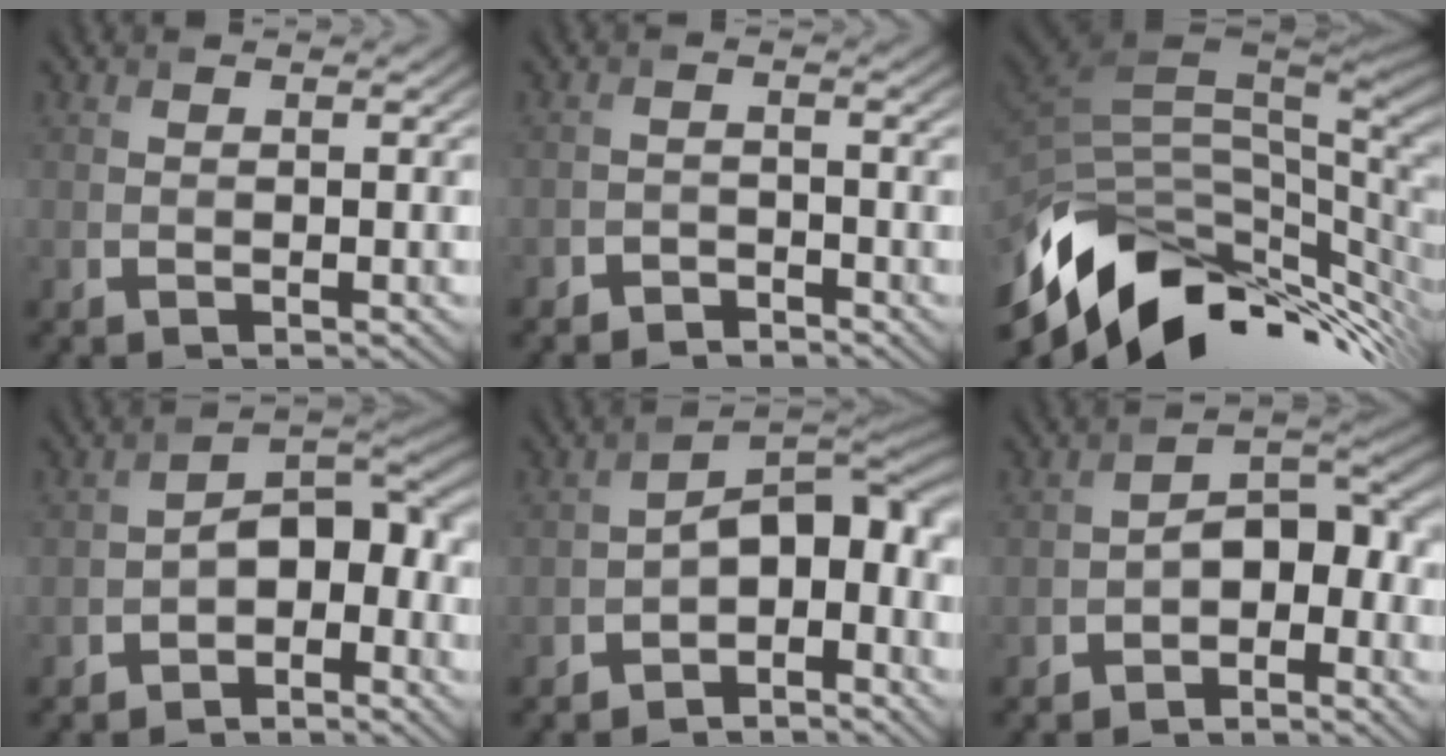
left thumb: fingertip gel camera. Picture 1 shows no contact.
{"total": 2.0, "force": [-1.8, 0.7, 0.3], "torque": [-0.004, 0.001, -0.038]}
{"total": 16.1, "force": [-6.7, 7.7, 12.4], "torque": [-0.242, -0.039, -0.117]}
{"total": 5.9, "force": [-2.6, 3.3, 4.1], "torque": [-0.057, 0.005, -0.059]}
{"total": 7.4, "force": [-2.8, 4.1, 5.4], "torque": [-0.076, -0.002, -0.059]}
{"total": 5.1, "force": [-2.3, 3.1, 3.4], "torque": [-0.046, 0.007, -0.052]}